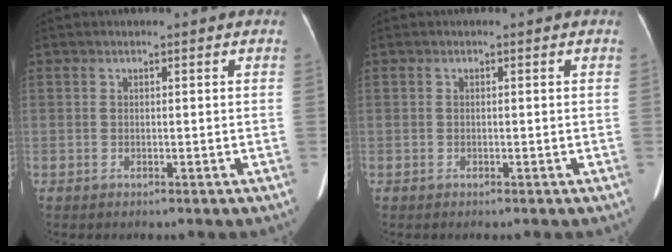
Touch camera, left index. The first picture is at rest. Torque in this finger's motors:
{"motor_torque": [0.00, 0.00, 0.01, 0.01]}